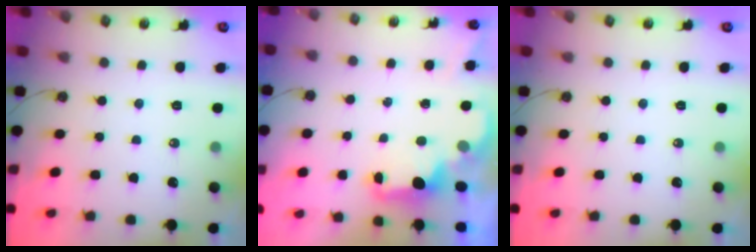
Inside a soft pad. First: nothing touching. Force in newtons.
{"total": 2.1, "press": 2.0, "slide": 0.7}
{"total": 0.0}